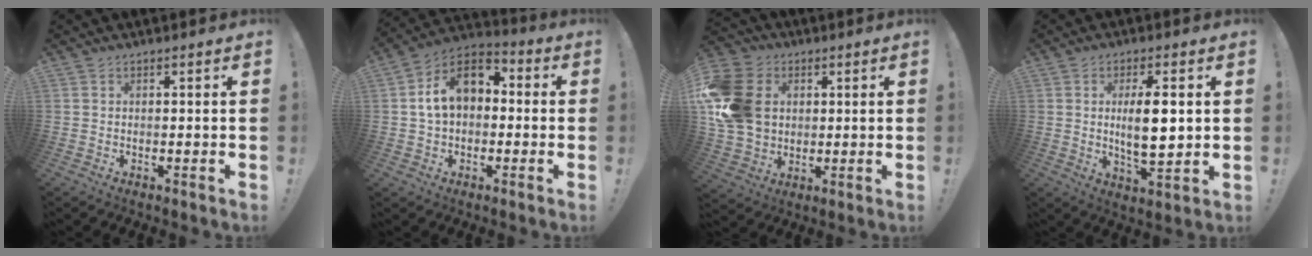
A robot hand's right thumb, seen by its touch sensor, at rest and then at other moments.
{"total": 13.9, "force": [2.9, 9.6, 9.7], "torque": [-0.143, 0.013, 0.057]}
{"total": 19.0, "force": [2.3, 15.3, 10.9], "torque": [-0.199, 0.001, 0.051]}
{"total": 10.4, "force": [1.4, 3.5, 9.7], "torque": [-0.165, -0.012, 0.016]}